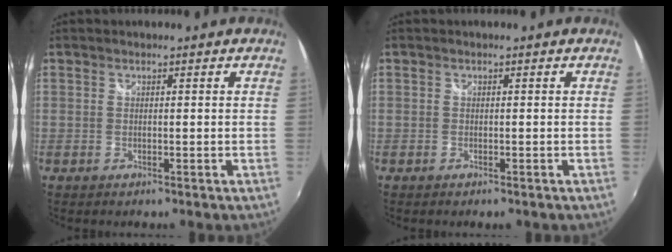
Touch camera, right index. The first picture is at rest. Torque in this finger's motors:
{"motor_torque": [0.15, -0.13, 0.07, 0.01]}